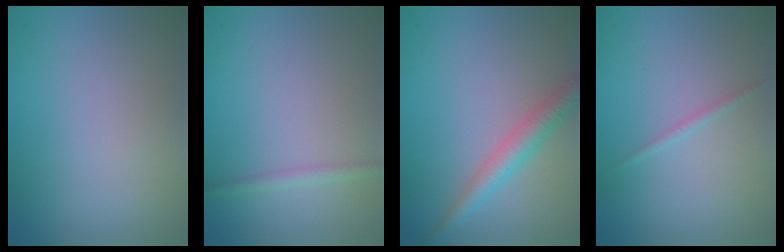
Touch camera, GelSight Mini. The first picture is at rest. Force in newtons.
{"total": 1.1, "press": 1.1, "slide": 0.1}
{"total": 2.9, "press": 2.9, "slide": 0.1}
{"total": 0.6, "press": 0.6, "slide": 0.1}